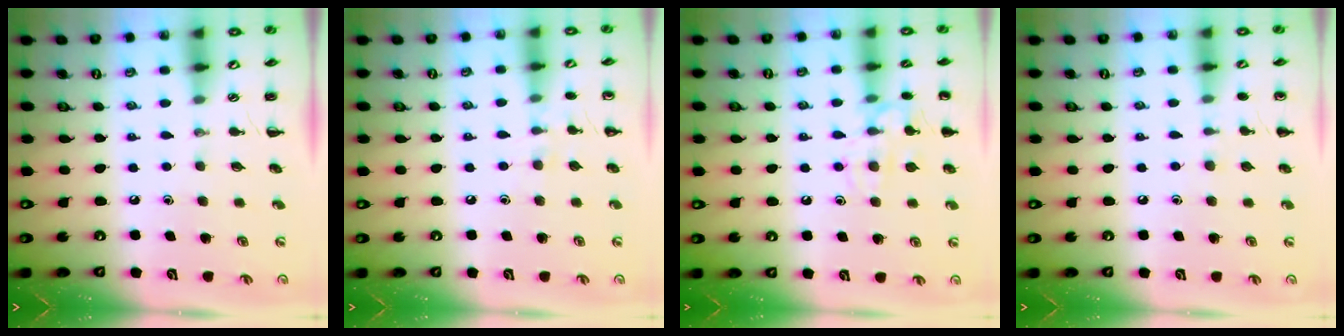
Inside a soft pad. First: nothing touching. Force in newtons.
{"total": 5.0, "press": 4.7, "slide": 1.7}
{"total": 11.7, "press": 11.6, "slide": 0.7}
{"total": 4.9, "press": 4.7, "slide": 1.5}